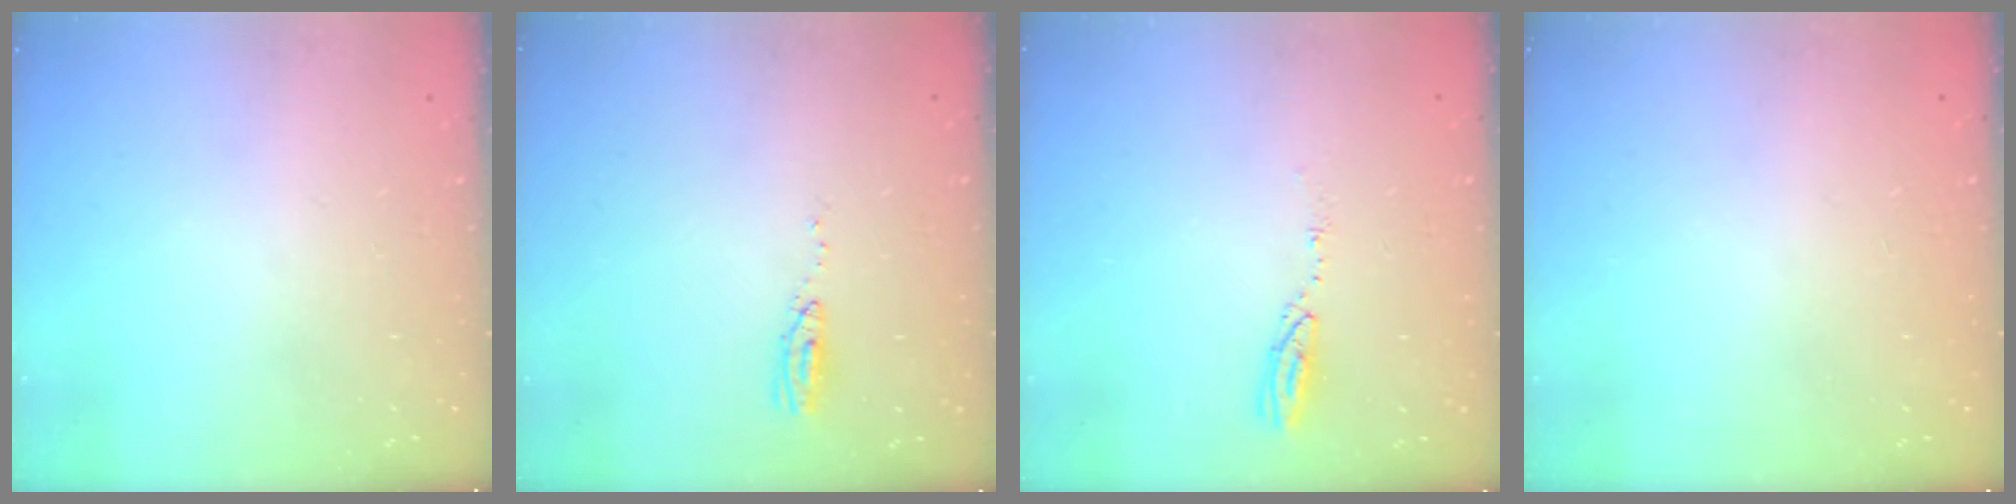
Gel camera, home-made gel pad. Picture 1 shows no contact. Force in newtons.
{"total": 3.9, "press": 3.7, "slide": 1.4}
{"total": 3.8, "press": 3.7, "slide": 0.2}
{"total": 0.0}